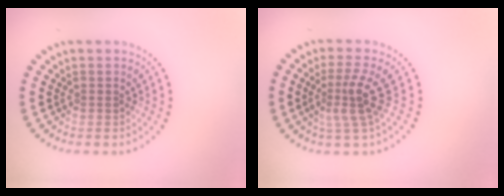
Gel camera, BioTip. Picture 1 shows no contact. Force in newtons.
{"total": 3.2, "press": 2.2, "slide": 2.4}